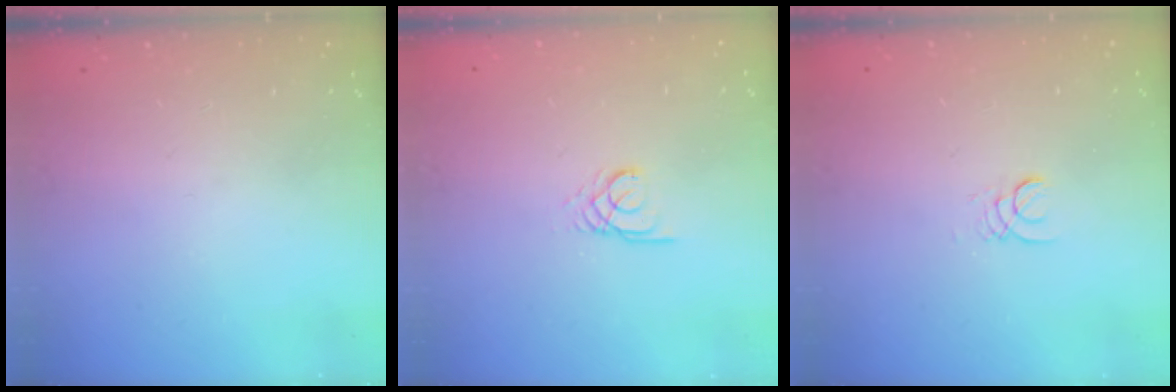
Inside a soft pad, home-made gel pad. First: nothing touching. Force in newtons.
{"total": 2.3, "press": 2.3, "slide": 0.2}
{"total": 1.3, "press": 1.3, "slide": 0.1}